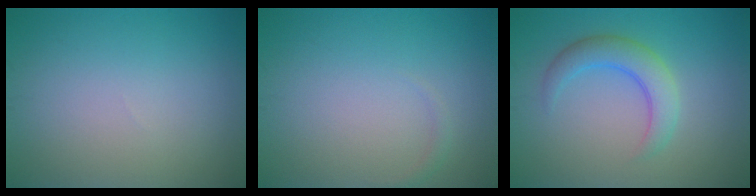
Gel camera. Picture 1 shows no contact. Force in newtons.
{"total": 0.6, "press": 0.6, "slide": 0.0}
{"total": 3.6, "press": 3.6, "slide": 0.1}